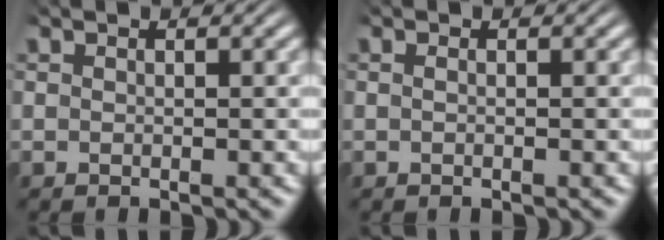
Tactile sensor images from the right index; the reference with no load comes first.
{"total": 0.5, "force": [-0.2, -0.3, 0.4], "torque": [-0.005, 0.000, -0.004]}